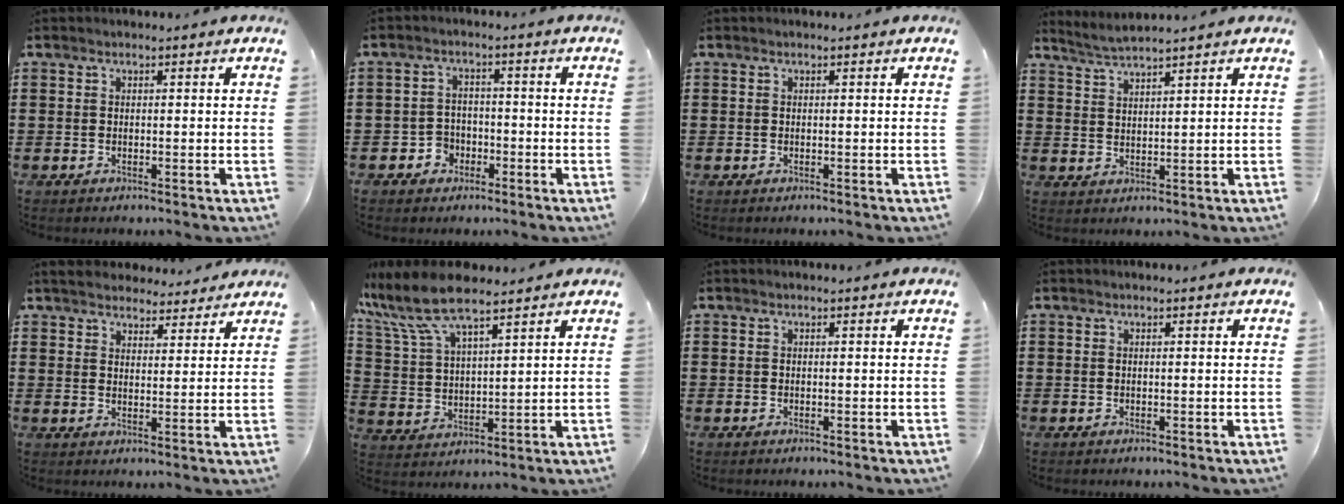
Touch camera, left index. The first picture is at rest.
{"total": 3.1, "force": [-2.0, 2.2, 0.7], "torque": [-0.021, 0.005, -0.042]}
{"total": 0.0}
{"total": 2.8, "force": [2.7, -0.5, 0.5], "torque": [-0.017, -0.005, 0.050]}
{"total": 4.2, "force": [4.1, 0.7, 0.6], "torque": [-0.025, -0.015, 0.075]}
{"total": 9.2, "force": [7.3, 2.3, 5.0], "torque": [-0.131, -0.026, 0.130]}
{"total": 0.0}
{"total": 0.0}